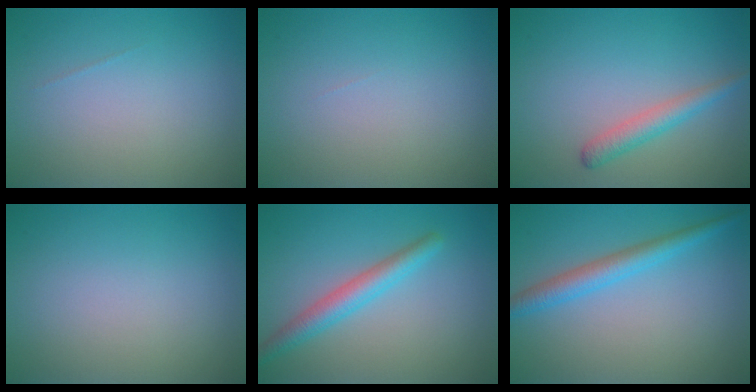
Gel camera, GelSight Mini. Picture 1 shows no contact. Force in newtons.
{"total": 0.0}
{"total": 2.3, "press": 2.3, "slide": 0.0}
{"total": 0.0}
{"total": 3.1, "press": 3.1, "slide": 0.1}
{"total": 3.1, "press": 3.1, "slide": 0.1}